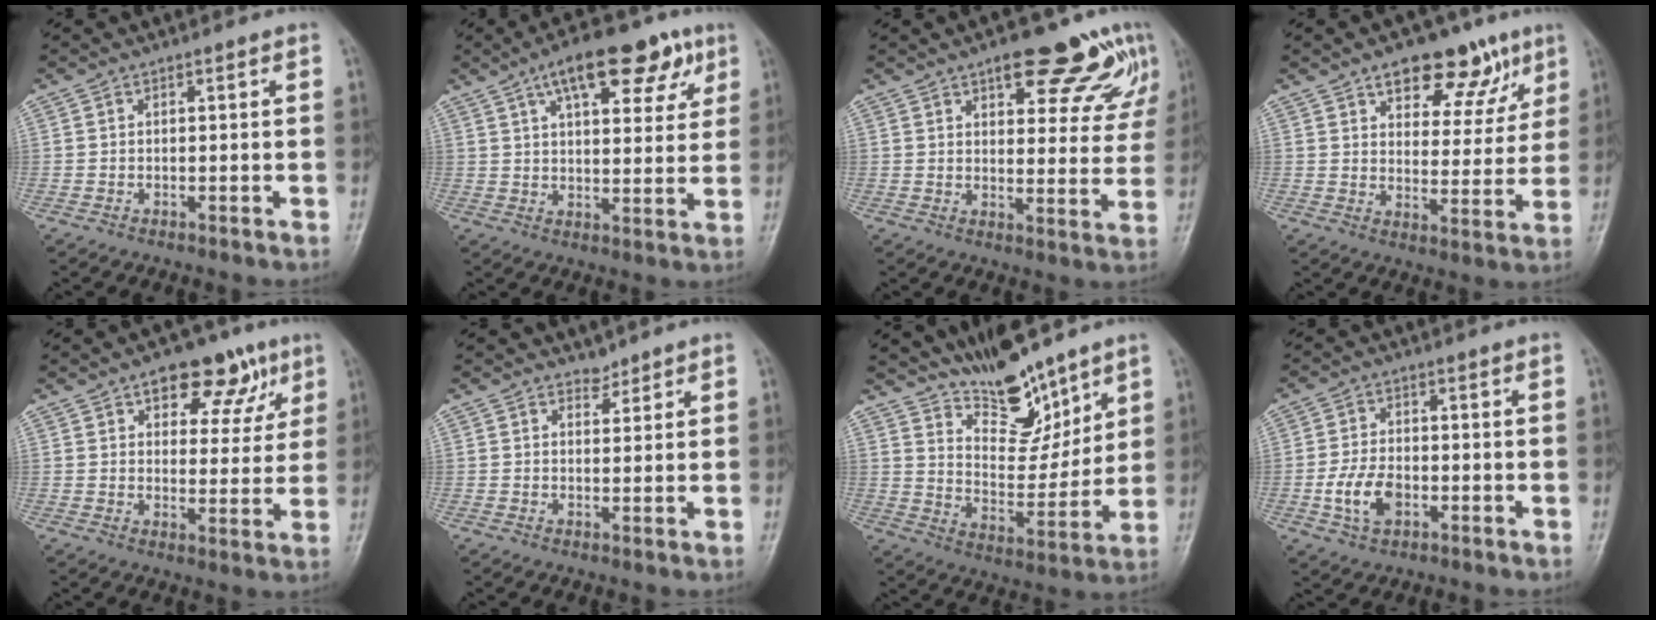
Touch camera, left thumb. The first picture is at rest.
{"total": 16.1, "force": [8.7, 6.7, 11.8], "torque": [-0.135, -0.012, 0.128]}
{"total": 15.7, "force": [9.5, 6.2, 10.8], "torque": [-0.089, -0.043, 0.122]}
{"total": 13.6, "force": [8.2, 7.4, 8.1], "torque": [-0.058, -0.035, 0.117]}
{"total": 11.8, "force": [6.5, 6.8, 7.2], "torque": [-0.046, -0.021, 0.086]}
{"total": 1.9, "force": [1.6, 0.9, 0.1], "torque": [0.013, -0.013, 0.022]}
{"total": 13.6, "force": [10.6, 5.2, 6.7], "torque": [-0.071, -0.076, 0.191]}
{"total": 6.8, "force": [-2.0, 4.3, 4.9], "torque": [-0.093, 0.007, -0.038]}